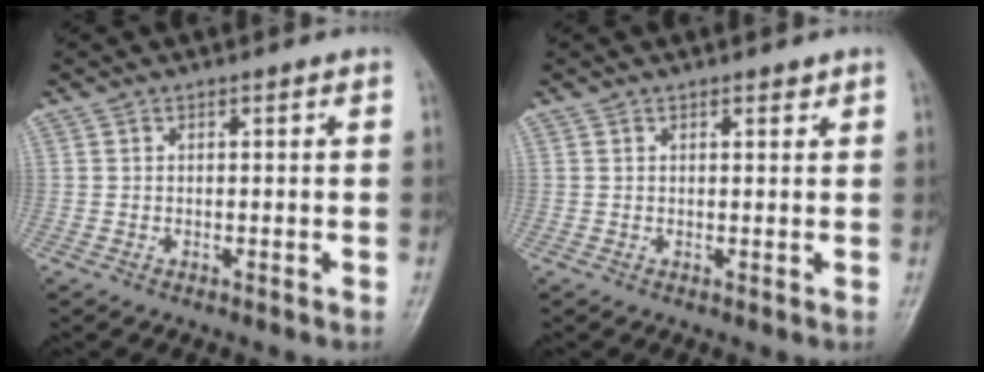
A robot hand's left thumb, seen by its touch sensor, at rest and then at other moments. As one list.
[{"total": 1.1, "force": [0.8, 0.5, 0.5], "torque": [-0.004, -0.004, 0.009]}]